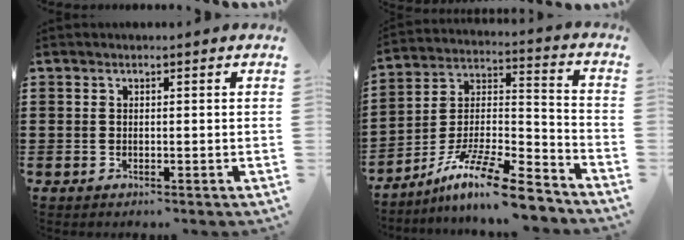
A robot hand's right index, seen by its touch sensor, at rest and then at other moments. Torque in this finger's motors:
{"motor_torque": [1.36, 0.78, 0.77, 0.17]}